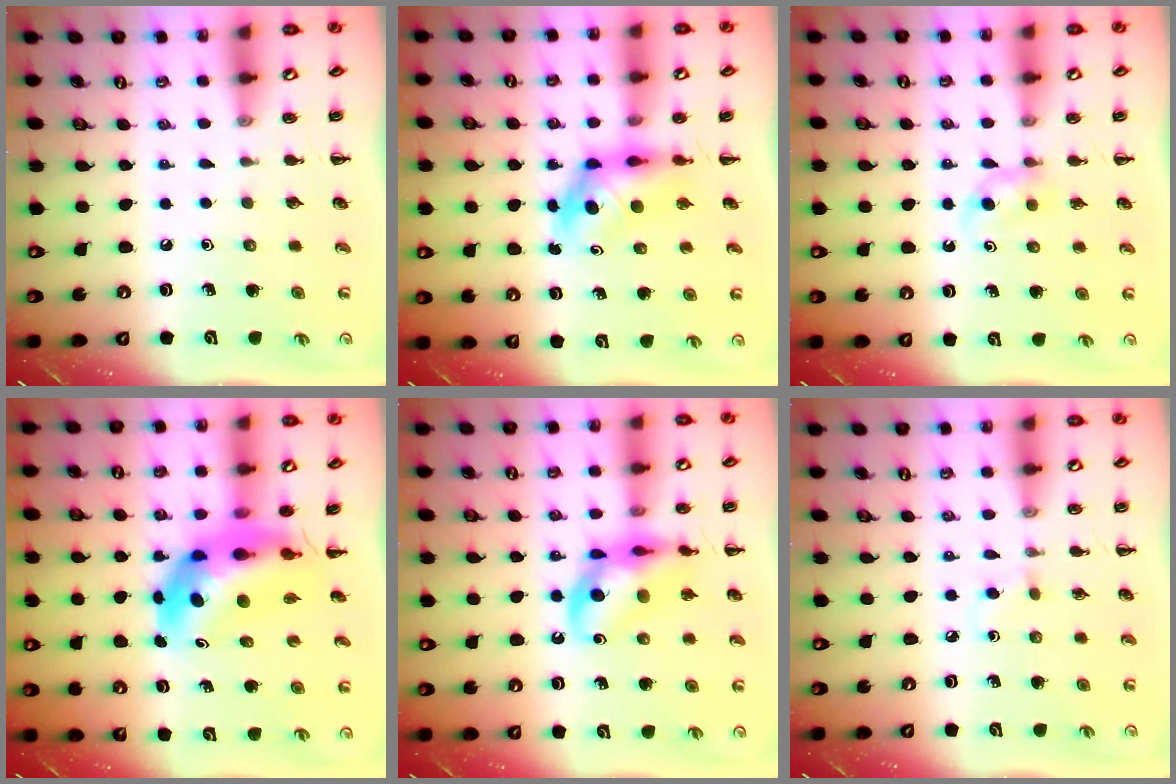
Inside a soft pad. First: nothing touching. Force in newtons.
{"total": 4.9, "press": 4.8, "slide": 1.1}
{"total": 3.5, "press": 3.2, "slide": 1.5}
{"total": 10.7, "press": 10.2, "slide": 3.4}
{"total": 13.3, "press": 13.0, "slide": 2.6}
{"total": 2.7, "press": 2.5, "slide": 0.9}